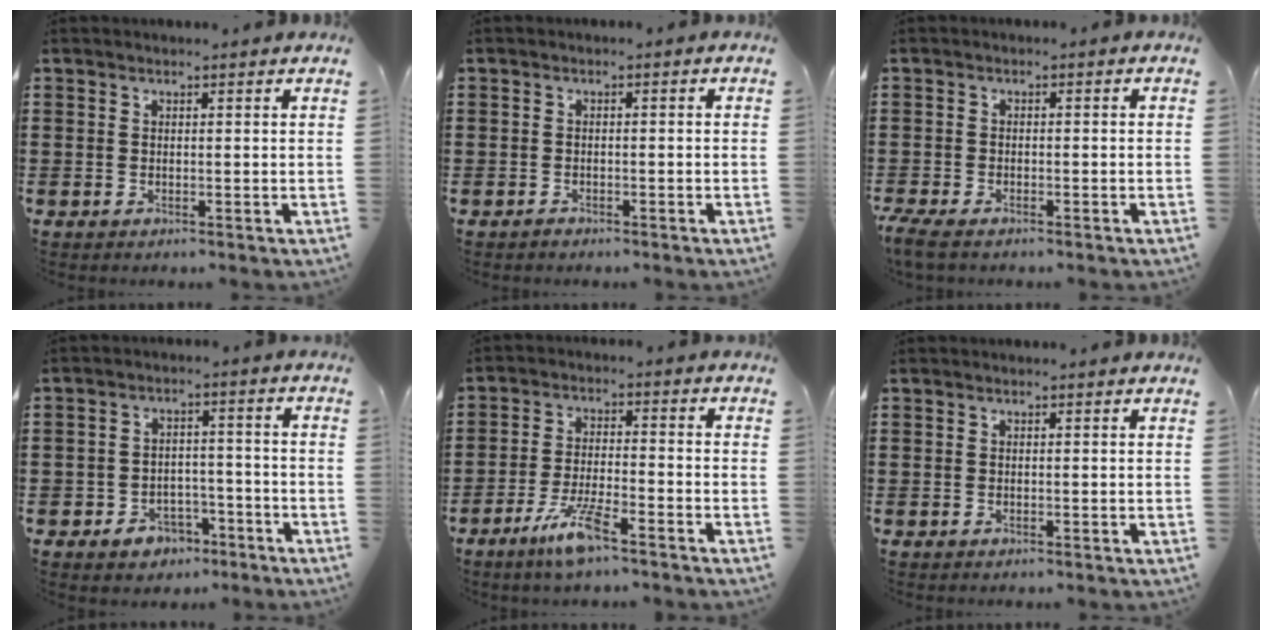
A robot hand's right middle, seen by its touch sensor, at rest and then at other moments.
{"total": 0.7, "force": [-0.6, 0.3, 0.0], "torque": [0.000, 0.002, -0.014]}
{"total": 1.7, "force": [-1.4, 0.4, 1.0], "torque": [-0.033, -0.003, -0.031]}
{"total": 3.8, "force": [-2.9, 2.2, 0.8], "torque": [-0.019, 0.010, -0.060]}
{"total": 6.7, "force": [-4.2, 0.9, 5.1], "torque": [-0.113, -0.010, -0.080]}
{"total": 0.0}